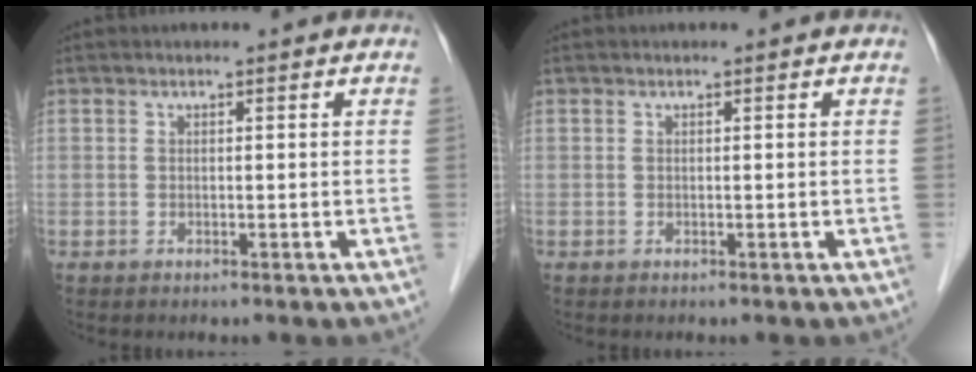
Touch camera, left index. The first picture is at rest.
{"total": 0.0}